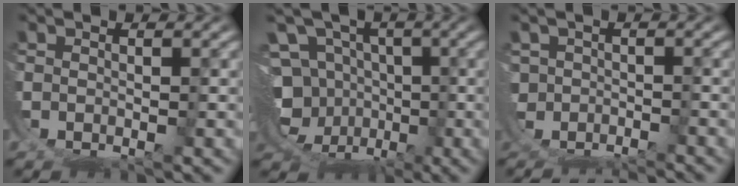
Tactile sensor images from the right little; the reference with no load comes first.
{"total": 13.7, "force": [-0.3, 12.6, 5.3], "torque": [-0.129, -0.057, -0.001]}
{"total": 2.6, "force": [-2.3, 1.1, -0.5], "torque": [-0.011, -0.030, -0.022]}